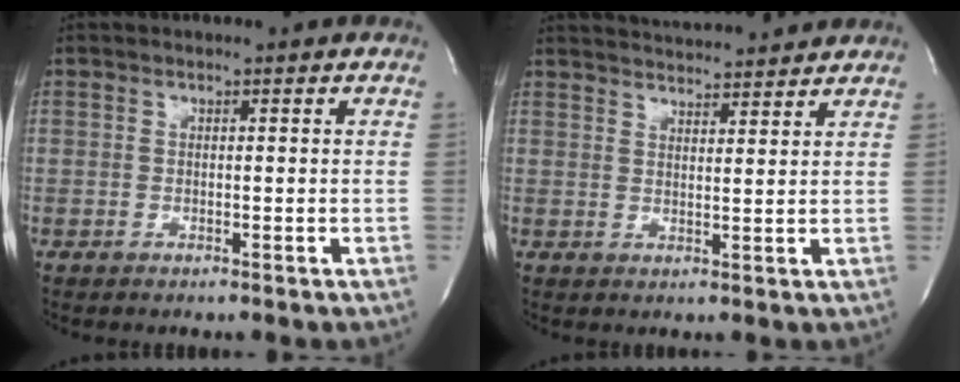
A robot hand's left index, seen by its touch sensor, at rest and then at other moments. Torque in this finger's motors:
{"motor_torque": [0.65, -0.66, 0.24, 0.06]}